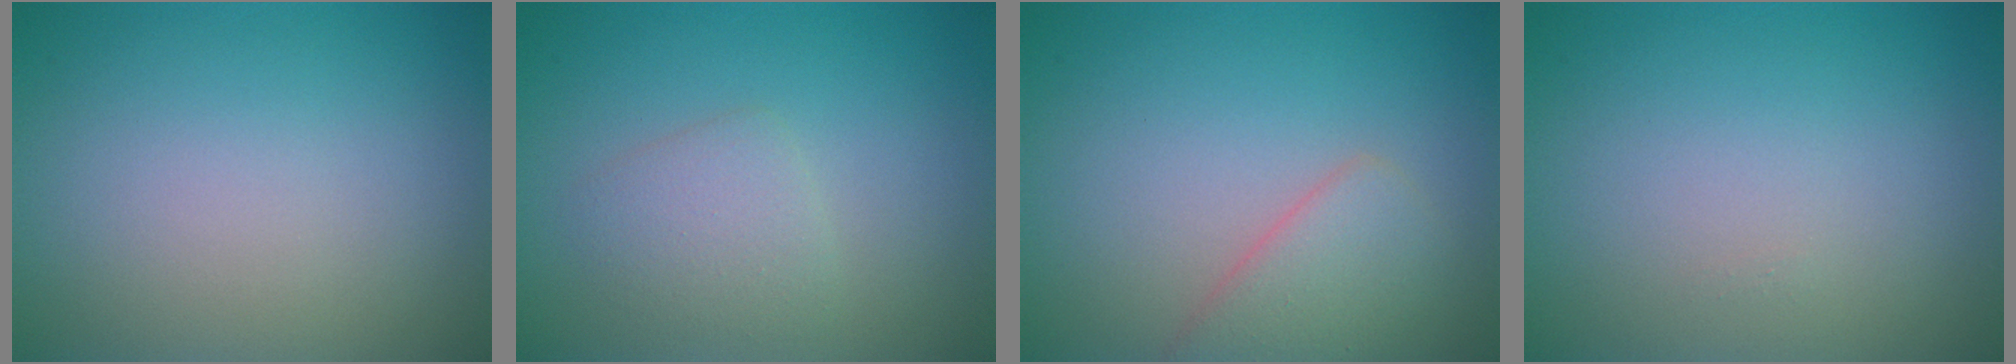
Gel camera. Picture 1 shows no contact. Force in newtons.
{"total": 2.1, "press": 2.1, "slide": 0.1}
{"total": 2.9, "press": 2.9, "slide": 0.1}
{"total": 0.0}